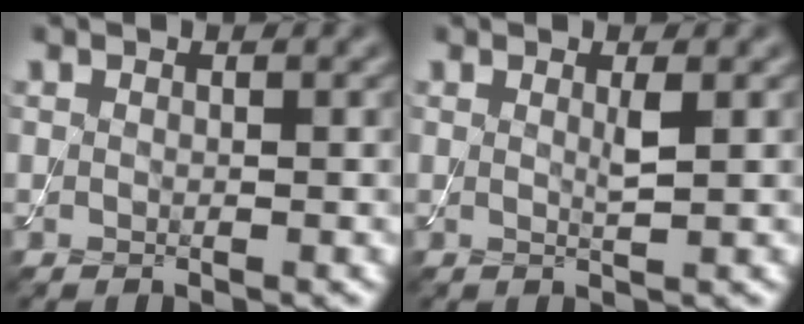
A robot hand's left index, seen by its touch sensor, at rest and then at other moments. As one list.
[{"total": 1.2, "force": [0.4, 0.1, 1.2], "torque": [-0.022, -0.003, 0.004]}]